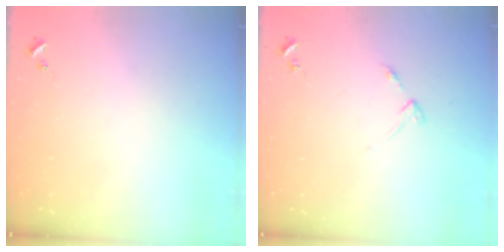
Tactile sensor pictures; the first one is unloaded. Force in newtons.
{"total": 4.2, "press": 4.1, "slide": 0.4}